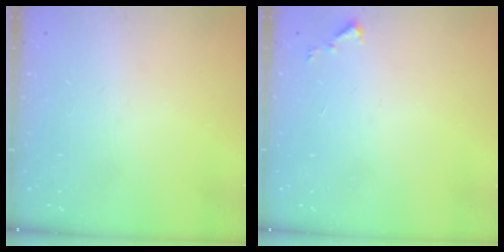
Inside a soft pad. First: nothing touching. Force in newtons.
{"total": 3.1, "press": 3.1, "slide": 0.2}